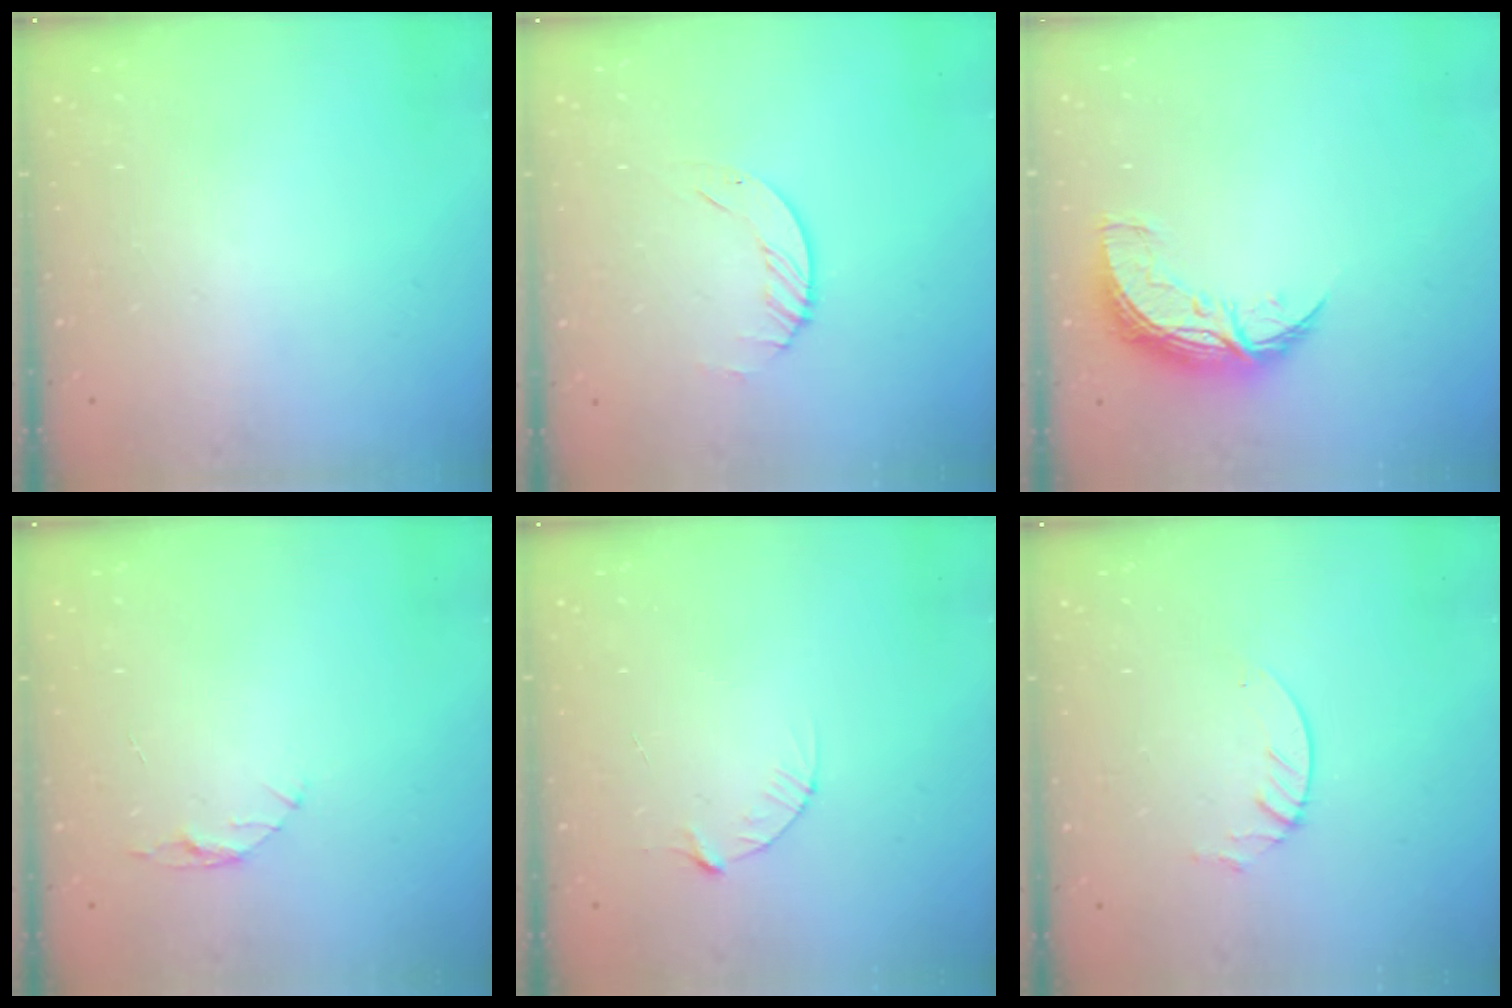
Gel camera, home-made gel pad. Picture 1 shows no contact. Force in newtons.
{"total": 1.9, "press": 1.9, "slide": 0.2}
{"total": 8.9, "press": 8.9, "slide": 0.6}
{"total": 4.3, "press": 4.3, "slide": 0.5}
{"total": 3.2, "press": 3.2, "slide": 0.3}
{"total": 3.3, "press": 3.2, "slide": 0.3}